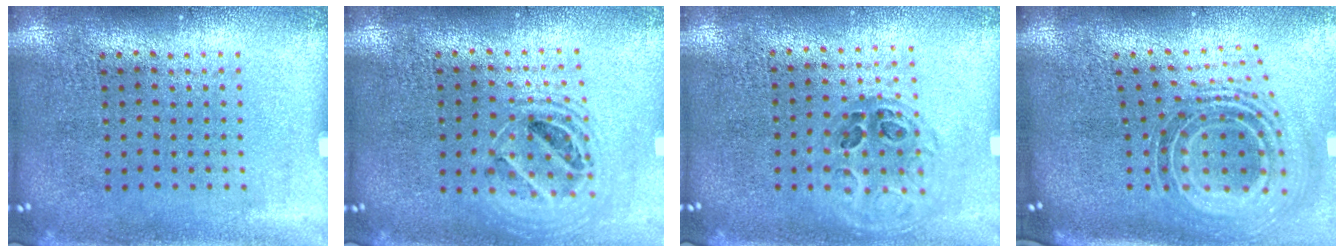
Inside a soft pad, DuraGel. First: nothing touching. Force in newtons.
{"total": 1.5, "press": 1.3, "slide": 0.7}
{"total": 0.9, "press": 0.9, "slide": 0.2}
{"total": 1.7, "press": 1.3, "slide": 1.0}